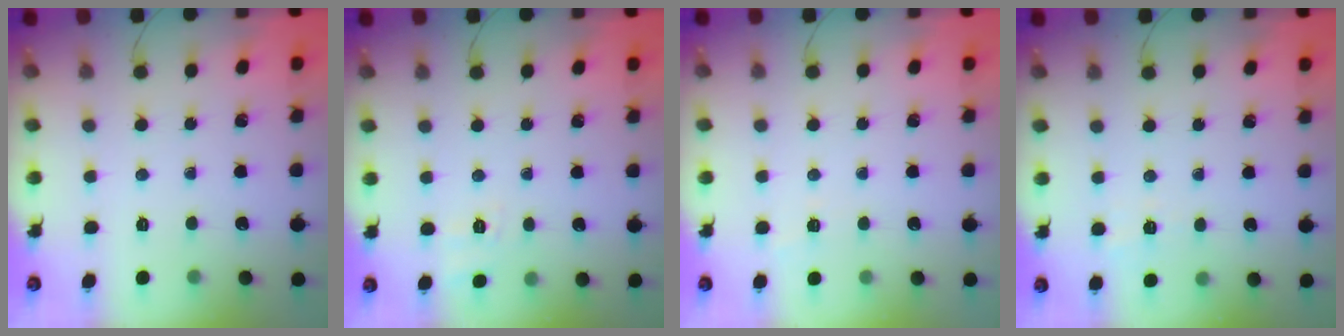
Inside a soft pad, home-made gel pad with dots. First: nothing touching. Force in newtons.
{"total": 2.4, "press": 1.1, "slide": 2.1}
{"total": 1.9, "press": 1.3, "slide": 1.4}
{"total": 2.7, "press": 2.3, "slide": 1.5}